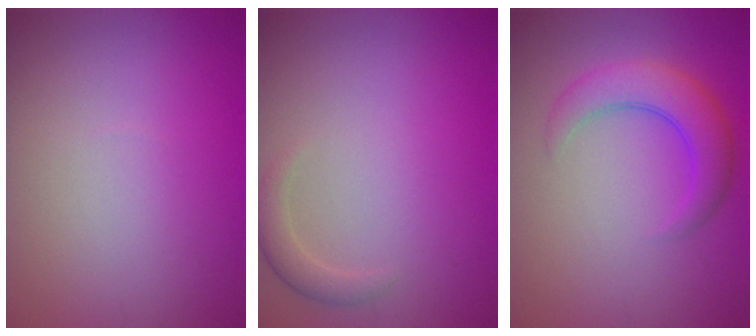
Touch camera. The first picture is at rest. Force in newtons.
{"total": 1.6, "press": 1.6, "slide": 0.1}
{"total": 4.4, "press": 4.4, "slide": 0.1}